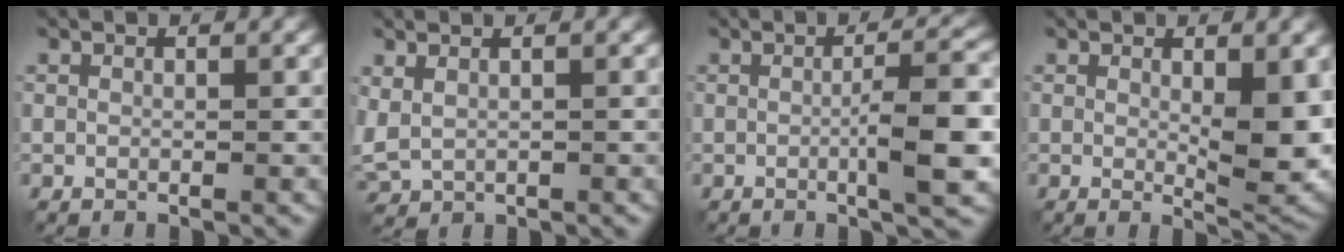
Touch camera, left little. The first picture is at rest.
{"total": 2.1, "force": [1.1, 1.2, 1.4], "torque": [-0.043, 0.003, 0.029]}
{"total": 6.1, "force": [-0.7, 1.2, 5.9], "torque": [-0.088, 0.004, -0.014]}
{"total": 5.9, "force": [0.5, 1.9, 5.5], "torque": [-0.083, -0.009, 0.014]}